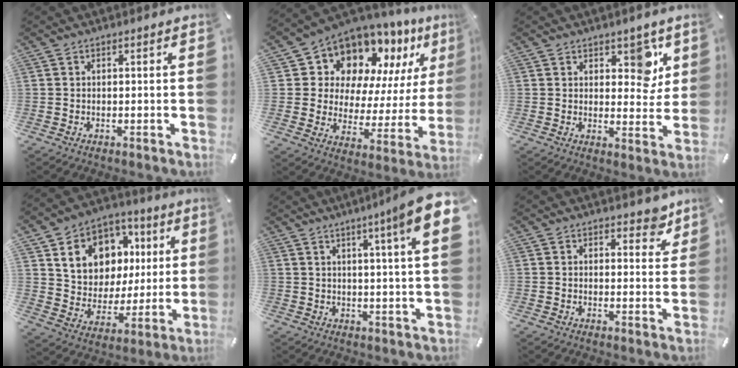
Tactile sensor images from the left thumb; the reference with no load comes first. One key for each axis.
{"total": 11.2, "fx": 9.4, "fy": 6.1, "fz": 0.8, "tx": -0.029, "ty": -0.112, "tz": 0.170}
{"total": 8.0, "fx": 3.9, "fy": 4.8, "fz": 5.0, "tx": -0.037, "ty": -0.017, "tz": 0.060}
{"total": 13.8, "fx": 4.8, "fy": 11.8, "fz": 5.2, "tx": -0.095, "ty": -0.017, "tz": 0.099}
{"total": 10.8, "fx": 4.8, "fy": 0.0, "fz": 9.6, "tx": -0.144, "ty": -0.028, "tz": 0.072}
{"total": 4.6, "fx": 3.3, "fy": 2.7, "fz": 1.7, "tx": -0.001, "ty": -0.016, "tz": 0.053}